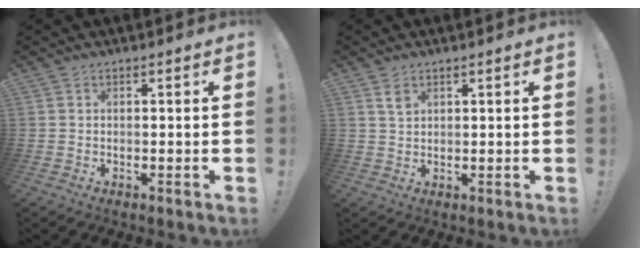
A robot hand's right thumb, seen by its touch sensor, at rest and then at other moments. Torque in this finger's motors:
{"motor_torque": [0.11, 0.07, 0.21, -0.13, -0.06]}